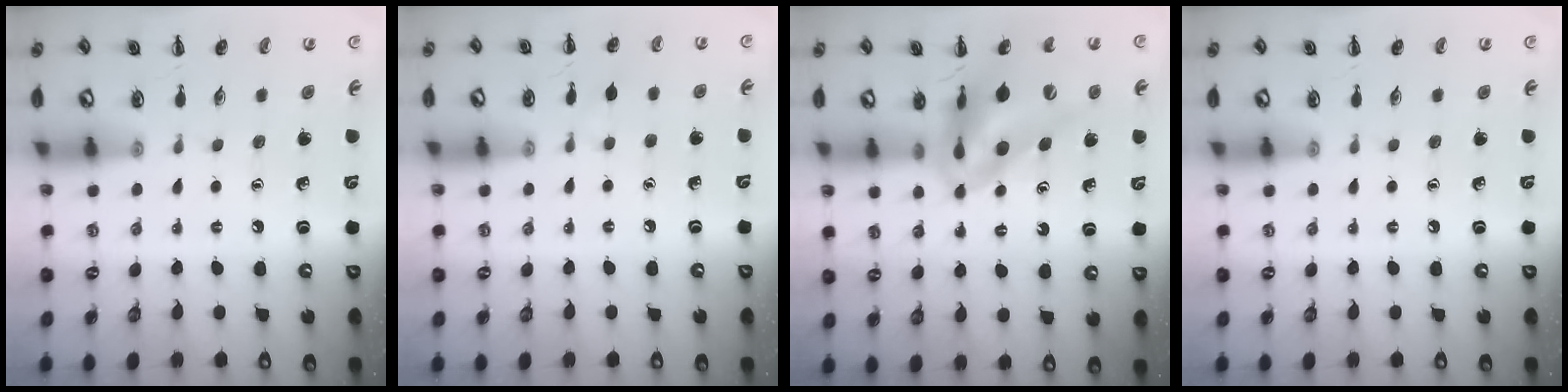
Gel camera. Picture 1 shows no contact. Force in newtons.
{"total": 3.7, "press": 3.3, "slide": 1.6}
{"total": 15.3, "press": 14.5, "slide": 4.9}
{"total": 0.0}